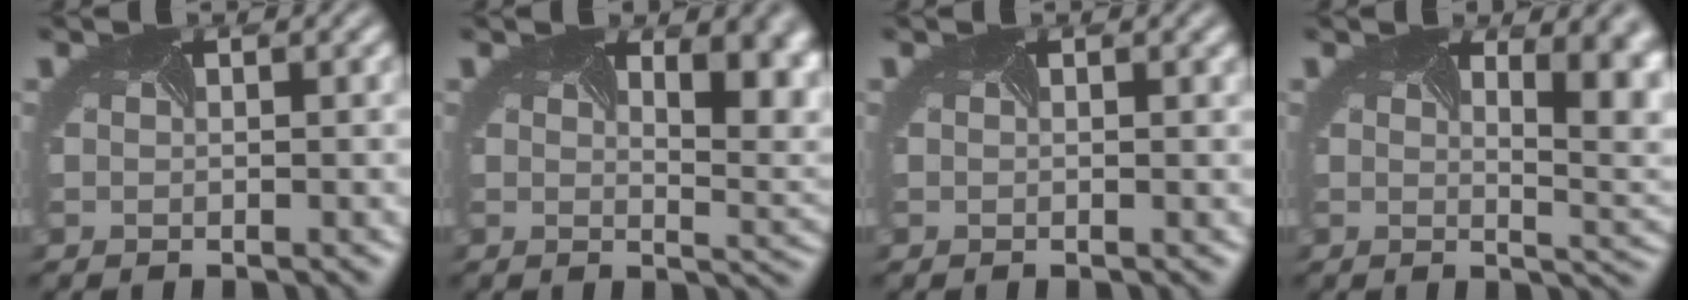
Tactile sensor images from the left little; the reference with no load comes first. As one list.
[{"total": 8.5, "force": [3.7, 4.1, 6.5], "torque": [-0.054, 0.023, 0.044]}, {"total": 0.6, "force": [0.4, 0.2, 0.4], "torque": [-0.004, 0.002, 0.002]}, {"total": 9.8, "force": [3.6, 4.7, 7.8], "torque": [-0.072, 0.029, 0.043]}]